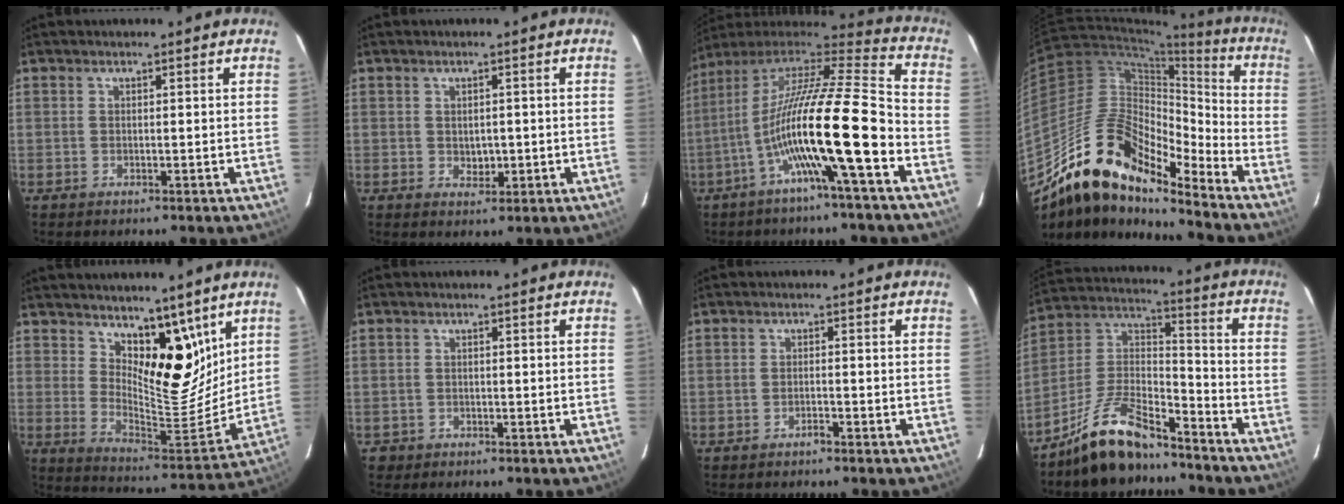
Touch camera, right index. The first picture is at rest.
{"total": 2.3, "force": [-0.1, 1.6, 1.6], "torque": [-0.024, -0.001, 0.004]}
{"total": 19.2, "force": [-6.4, 0.1, 18.1], "torque": [-0.327, 0.002, -0.122]}
{"total": 18.0, "force": [-13.7, 6.2, 10.0], "torque": [-0.161, 0.055, -0.239]}
{"total": 11.8, "force": [6.9, 4.8, 8.4], "torque": [-0.125, -0.012, 0.128]}
{"total": 1.5, "force": [-0.7, 1.3, -0.3], "torque": [-0.005, 0.005, -0.013]}
{"total": 1.1, "force": [-0.9, 0.1, 0.6], "torque": [-0.013, 0.001, -0.015]}
{"total": 12.3, "force": [-10.3, 3.3, 5.8], "torque": [-0.115, 0.025, -0.191]}